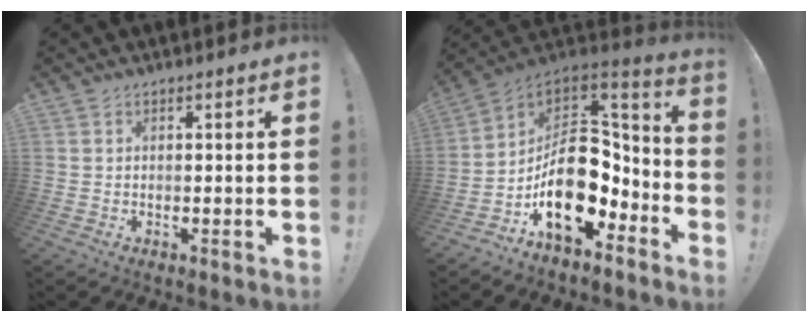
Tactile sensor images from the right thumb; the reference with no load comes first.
{"total": 22.0, "force": [-3.8, 14.7, 15.9], "torque": [-0.248, 0.017, -0.045]}